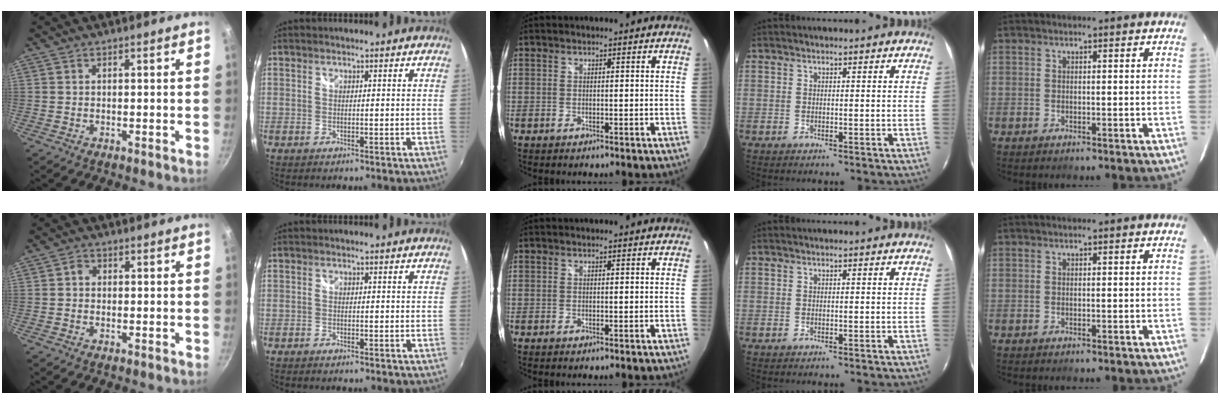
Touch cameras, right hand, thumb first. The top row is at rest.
{"thumb": {"total": 1.6, "force": [0.1, 1.5, 0.6], "torque": [-0.009, 0.003, -0.004]}, "index": {"total": 0.8, "force": [-0.7, 0.2, 0.2], "torque": [-0.008, -0.004, -0.016]}}